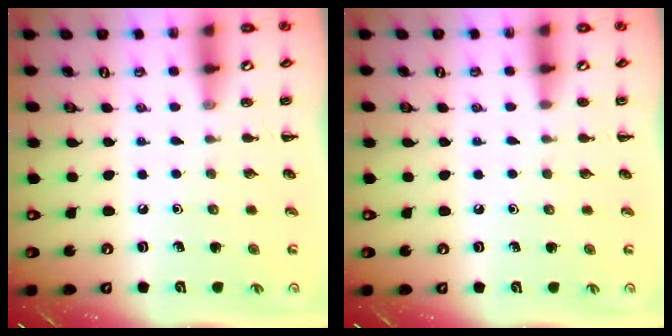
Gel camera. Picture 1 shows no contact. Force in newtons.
{"total": 0.7, "press": 0.7, "slide": 0.0}